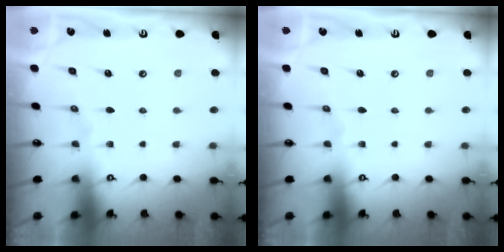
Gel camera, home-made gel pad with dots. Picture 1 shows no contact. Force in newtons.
{"total": 0.0}